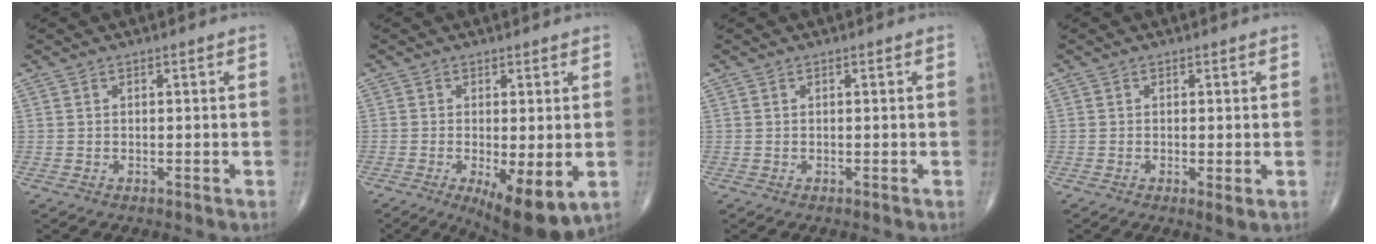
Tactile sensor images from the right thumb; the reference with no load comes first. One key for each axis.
{"total": 9.9, "fx": -2.8, "fy": 3.3, "fz": 8.9, "tx": -0.136, "ty": -0.023, "tz": -0.037}
{"total": 0.0}
{"total": 1.8, "fx": -0.3, "fy": 0.4, "fz": 1.7, "tx": -0.037, "ty": -0.009, "tz": -0.007}